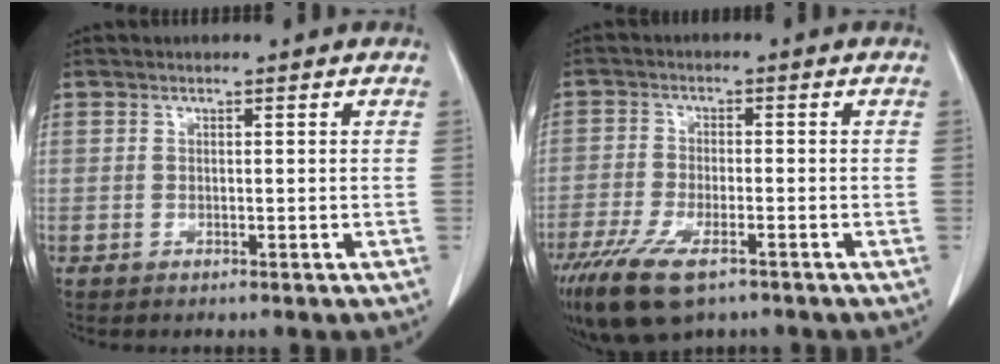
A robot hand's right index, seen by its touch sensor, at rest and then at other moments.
{"total": 10.6, "force": [-6.9, 3.6, 7.2], "torque": [-0.137, -0.022, -0.118]}